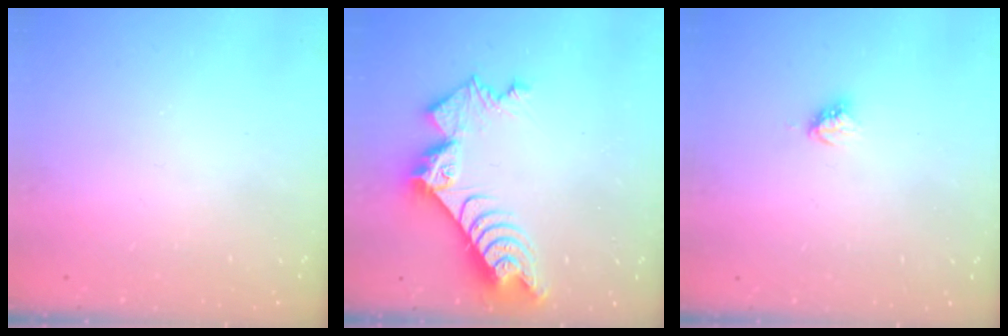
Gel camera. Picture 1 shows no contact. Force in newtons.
{"total": 10.7, "press": 10.6, "slide": 1.1}
{"total": 3.8, "press": 3.8, "slide": 0.4}